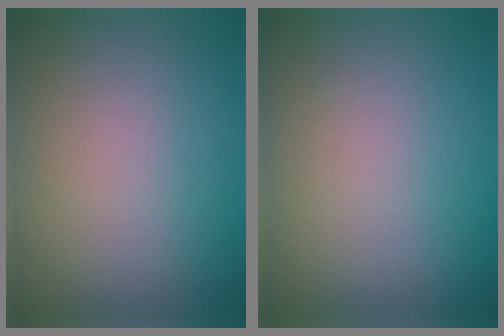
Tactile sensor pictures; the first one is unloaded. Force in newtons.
{"total": 0.0}